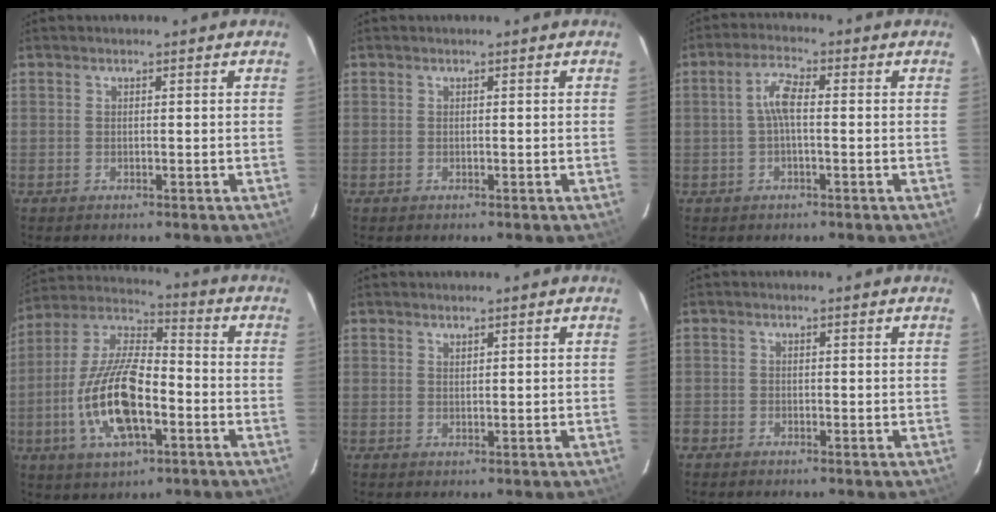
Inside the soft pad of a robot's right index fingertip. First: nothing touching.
{"total": 0.0}
{"total": 4.2, "force": [-0.2, 1.3, 4.0], "torque": [-0.084, 0.013, -0.005]}
{"total": 16.8, "force": [-5.1, 6.5, 14.7], "torque": [-0.307, -0.004, -0.096]}
{"total": 0.7, "force": [0.7, 0.2, 0.1], "torque": [-0.002, 0.000, 0.013]}
{"total": 1.5, "force": [-1.1, 1.0, 0.1], "torque": [-0.007, 0.001, -0.022]}